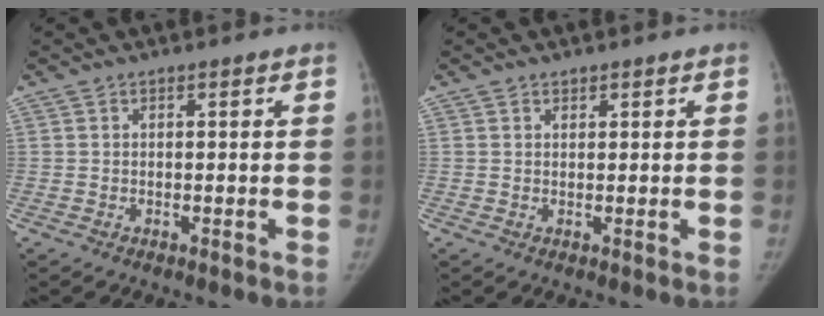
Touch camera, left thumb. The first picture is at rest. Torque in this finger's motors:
{"motor_torque": [-0.15, -0.11, -0.19, 0.01, -0.02]}